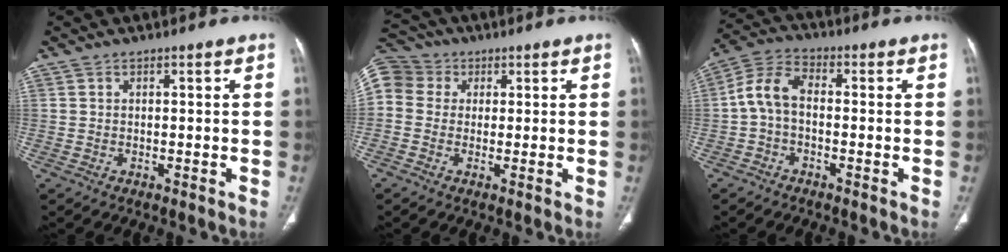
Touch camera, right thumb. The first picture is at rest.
{"total": 10.9, "force": [2.1, 9.7, 4.6], "torque": [-0.103, 0.031, 0.031]}
{"total": 7.0, "force": [-0.8, 4.2, 5.5], "torque": [-0.110, 0.026, -0.027]}